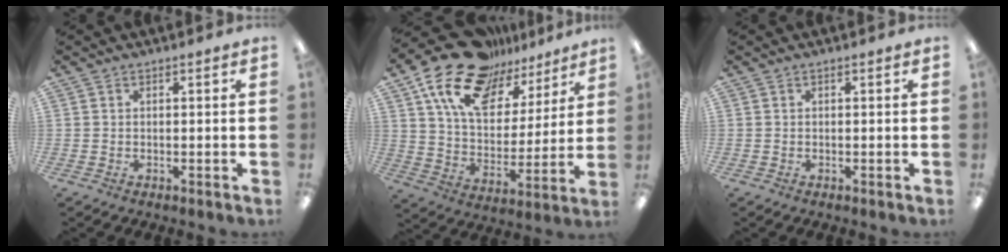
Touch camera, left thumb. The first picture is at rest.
{"total": 19.2, "force": [13.6, 9.8, 9.3], "torque": [-0.182, -0.077, 0.243]}
{"total": 0.0}